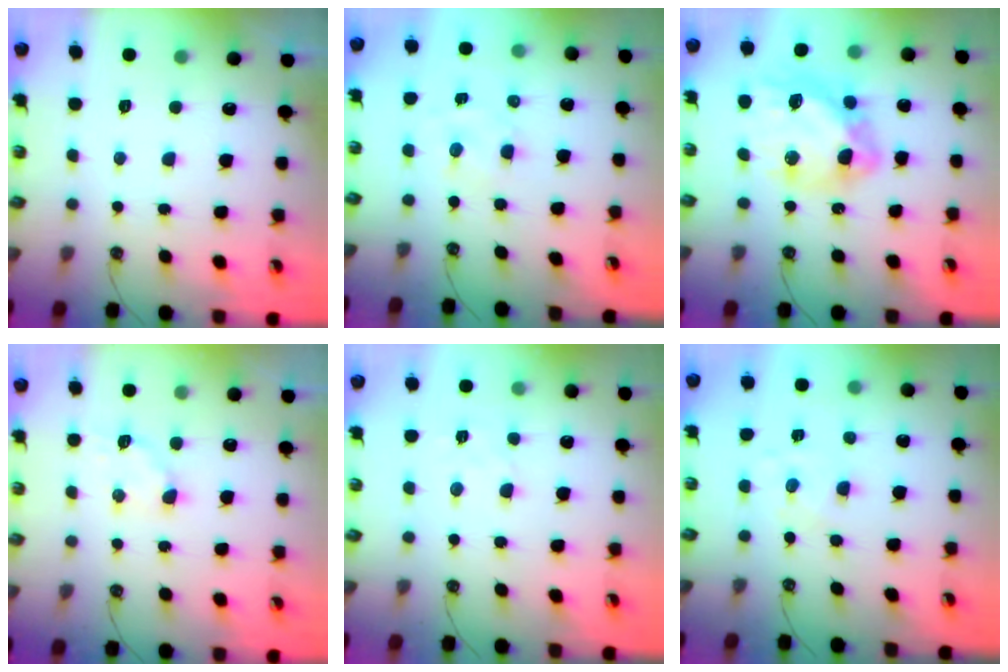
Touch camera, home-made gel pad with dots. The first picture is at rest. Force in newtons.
{"total": 1.0, "press": 0.9, "slide": 0.2}
{"total": 15.5, "press": 15.4, "slide": 1.5}
{"total": 6.1, "press": 6.0, "slide": 0.8}
{"total": 1.7, "press": 1.6, "slide": 0.4}
{"total": 0.7, "press": 0.7, "slide": 0.2}